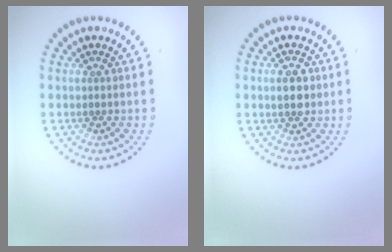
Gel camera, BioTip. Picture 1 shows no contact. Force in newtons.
{"total": 2.8, "press": 2.8, "slide": 0.2}